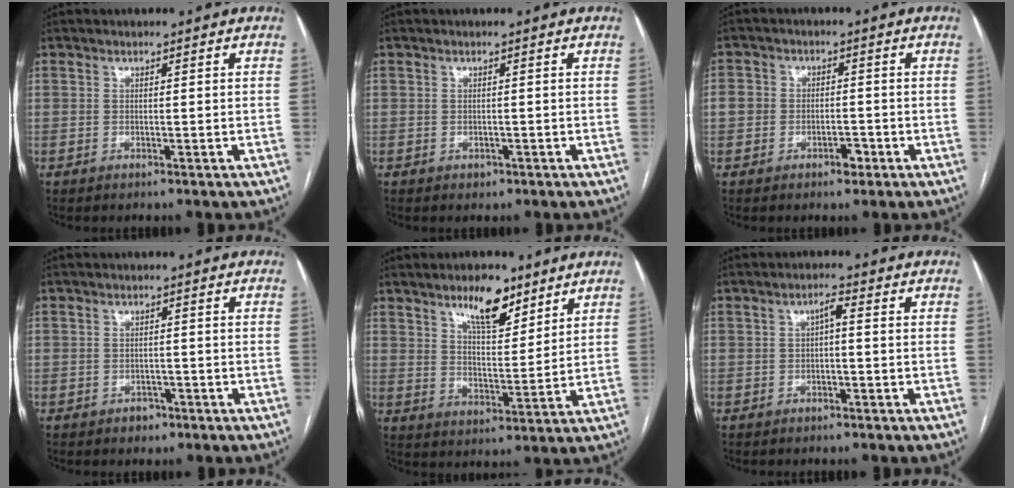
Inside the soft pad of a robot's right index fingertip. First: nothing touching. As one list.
[{"total": 0.8, "force": [-0.2, 0.7, 0.1], "torque": [-0.002, 0.001, 0.001]}, {"total": 4.7, "force": [-1.5, 3.7, 2.4], "torque": [-0.031, 0.018, -0.020]}, {"total": 1.8, "force": [-1.0, 1.5, 0.3], "torque": [0.001, 0.007, -0.011]}, {"total": 9.0, "force": [6.3, 3.0, 5.8], "torque": [-0.096, -0.002, 0.108]}, {"total": 1.7, "force": [0.2, 0.4, 1.6], "torque": [-0.027, 0.010, 0.004]}]